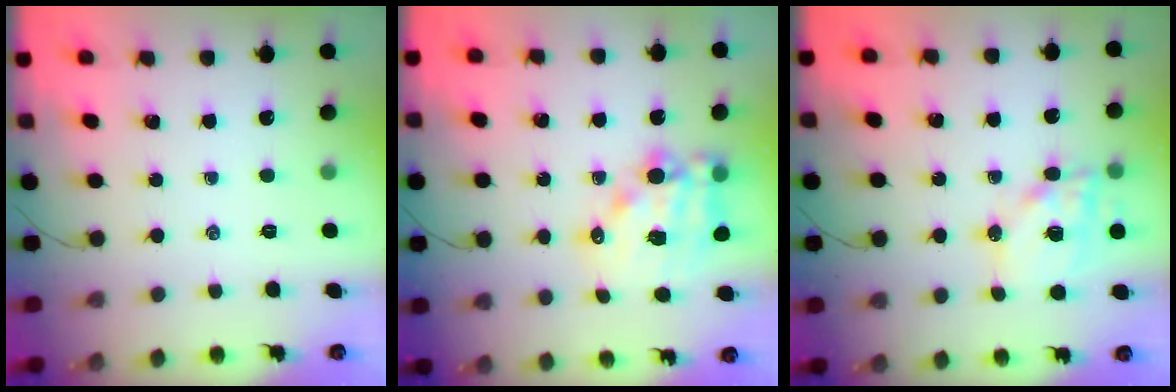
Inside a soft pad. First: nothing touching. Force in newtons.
{"total": 13.2, "press": 12.9, "slide": 3.1}
{"total": 15.2, "press": 14.9, "slide": 3.0}